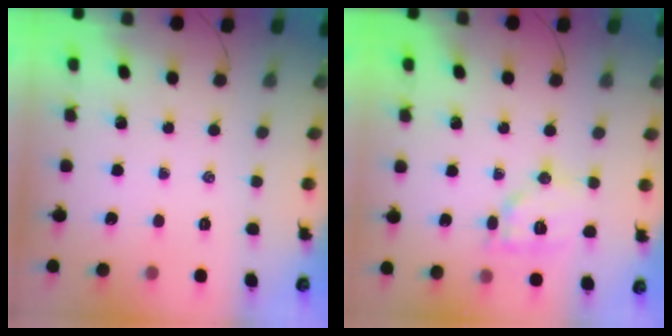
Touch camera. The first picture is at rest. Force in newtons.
{"total": 11.4, "press": 11.4, "slide": 0.5}